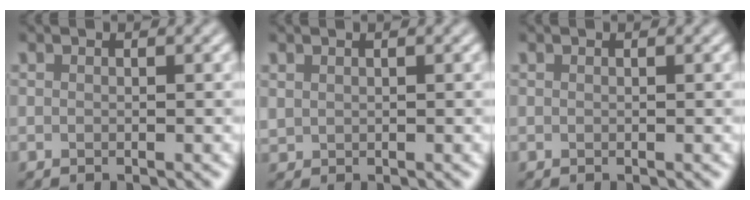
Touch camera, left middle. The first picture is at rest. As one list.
[{"total": 0.5, "force": [0.4, 0.4, 0.1], "torque": [-0.002, -0.001, 0.012]}, {"total": 0.0}]